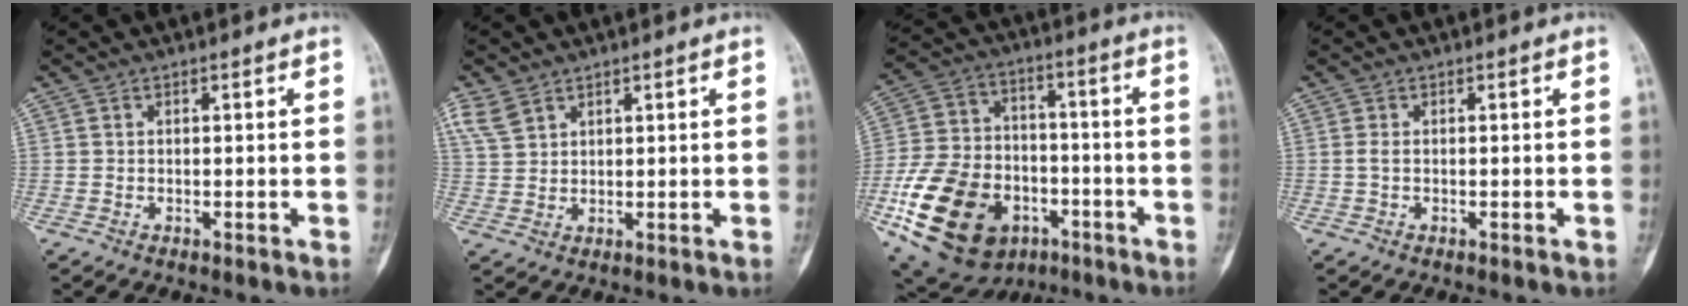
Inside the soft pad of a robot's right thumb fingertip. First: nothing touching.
{"total": 4.2, "force": [2.9, 2.6, 1.6], "torque": [-0.030, -0.005, 0.068]}
{"total": 23.9, "force": [-9.2, 16.5, 14.6], "torque": [-0.273, 0.043, -0.146]}
{"total": 0.9, "force": [0.0, 0.4, 0.8], "torque": [-0.021, -0.002, -0.001]}